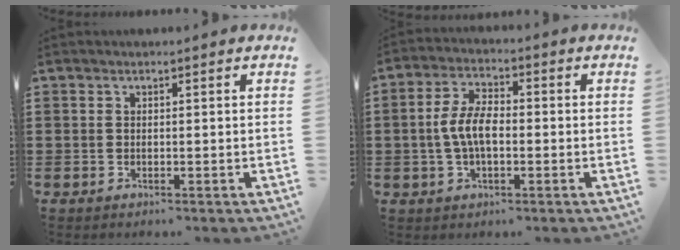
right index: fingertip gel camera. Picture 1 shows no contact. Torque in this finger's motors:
{"motor_torque": [1.41, -0.05, 0.80, 0.21]}